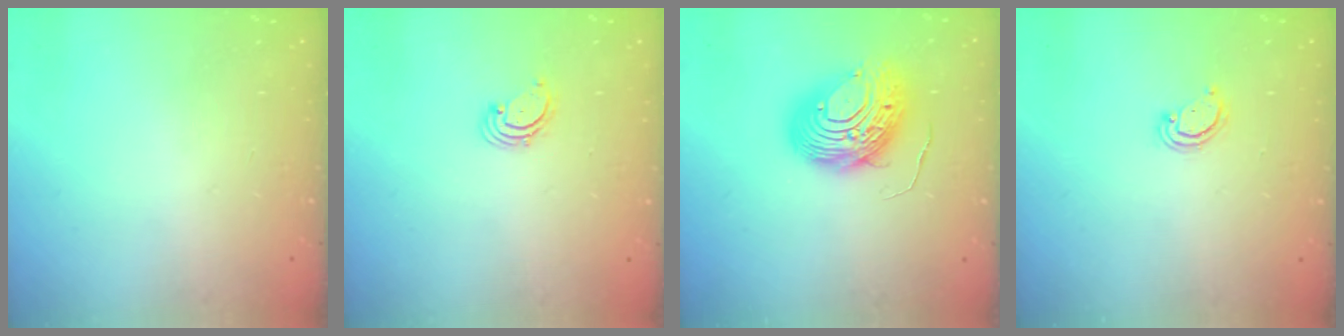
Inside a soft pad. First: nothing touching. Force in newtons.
{"total": 1.7, "press": 1.7, "slide": 0.2}
{"total": 12.5, "press": 12.4, "slide": 1.3}
{"total": 2.3, "press": 2.3, "slide": 0.3}